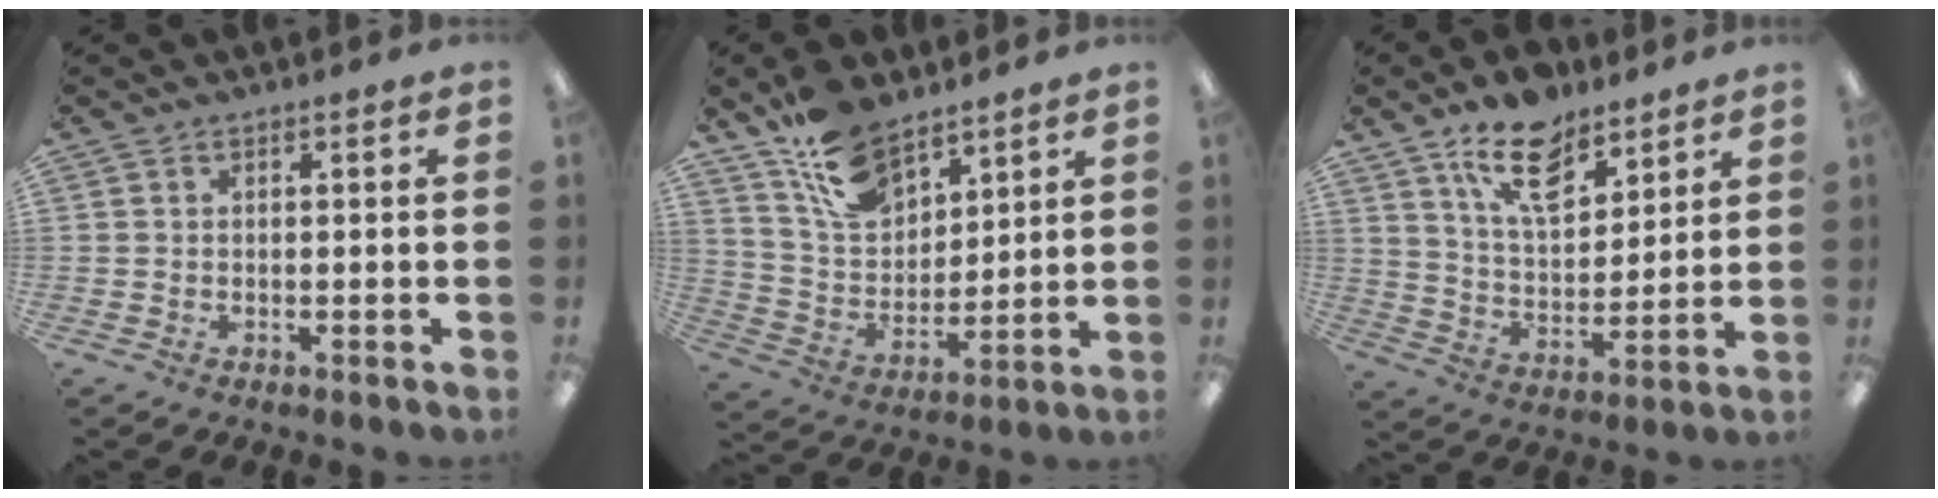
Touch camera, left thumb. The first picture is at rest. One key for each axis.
{"total": 14.1, "fx": 10.2, "fy": 7.4, "fz": 6.4, "tx": -0.135, "ty": -0.044, "tz": 0.195}
{"total": 13.9, "fx": 9.7, "fy": 6.7, "fz": 7.4, "tx": -0.114, "ty": -0.049, "tz": 0.173}